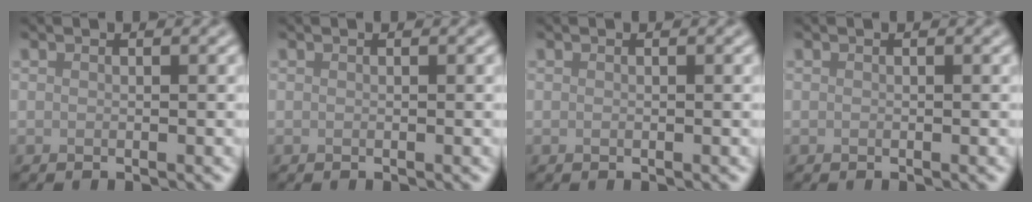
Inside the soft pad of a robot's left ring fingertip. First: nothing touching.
{"total": 0.0}
{"total": 0.0}
{"total": 0.0}